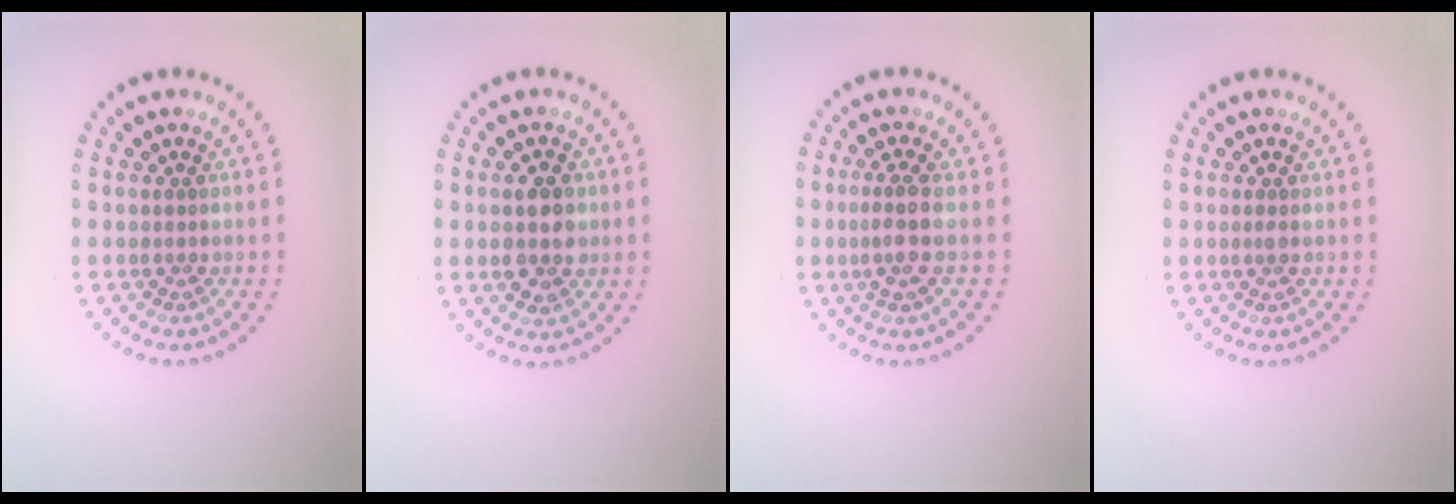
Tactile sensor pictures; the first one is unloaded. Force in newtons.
{"total": 3.2, "press": 3.1, "slide": 0.2}
{"total": 2.3, "press": 1.8, "slide": 1.4}
{"total": 0.5, "press": 0.5, "slide": 0.3}